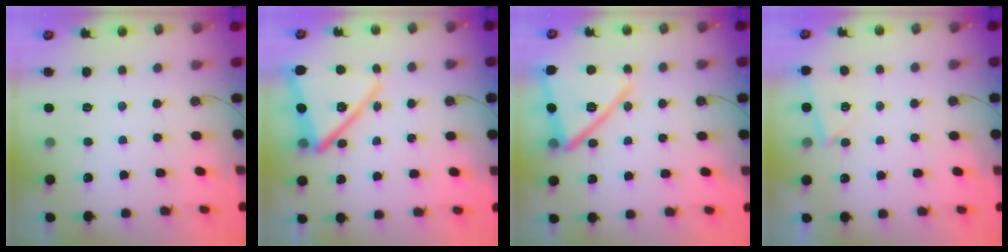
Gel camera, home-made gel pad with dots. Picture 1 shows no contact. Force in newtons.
{"total": 18.2, "press": 18.1, "slide": 1.4}
{"total": 18.5, "press": 17.3, "slide": 6.7}
{"total": 4.1, "press": 3.3, "slide": 2.5}